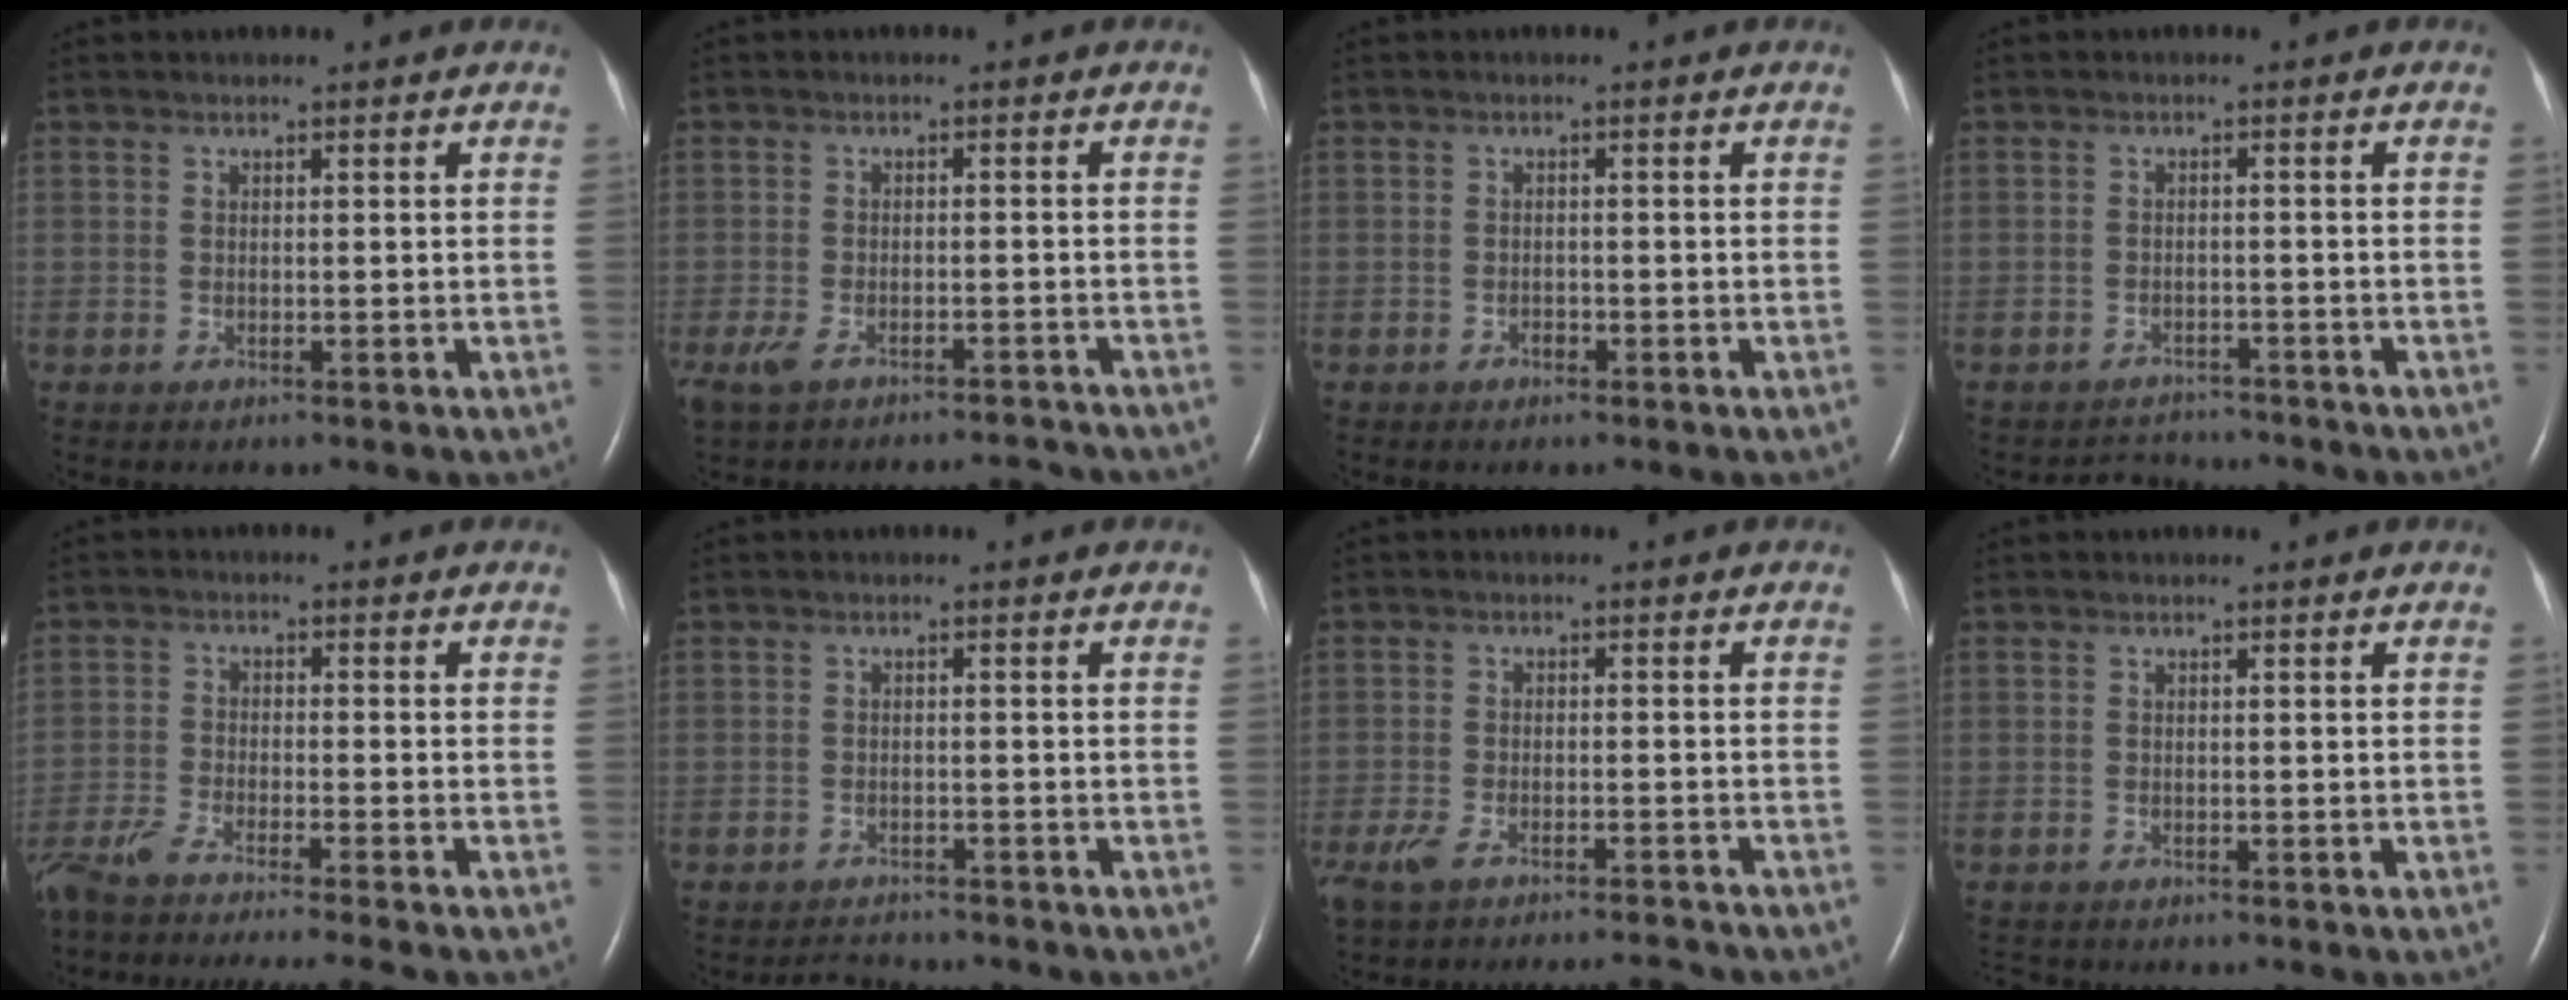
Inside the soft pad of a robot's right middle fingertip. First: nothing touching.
{"total": 6.2, "force": [-5.3, 1.8, 2.8], "torque": [-0.057, -0.002, -0.088]}
{"total": 0.8, "force": [-0.6, 0.4, 0.3], "torque": [-0.006, 0.002, -0.012]}
{"total": 3.7, "force": [-3.5, 0.9, -0.7], "torque": [0.004, 0.003, -0.054]}
{"total": 15.6, "force": [-13.7, -0.9, 7.3], "torque": [-0.122, -0.033, -0.224]}
{"total": 2.8, "force": [-2.7, 0.4, -0.3], "torque": [-0.002, -0.010, -0.042]}
{"total": 8.4, "force": [-7.5, 1.1, 3.6], "torque": [-0.066, -0.005, -0.120]}
{"total": 1.5, "force": [-1.4, 0.4, 0.0], "torque": [-0.003, -0.006, -0.022]}